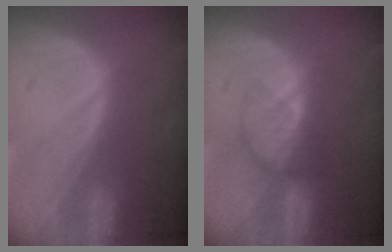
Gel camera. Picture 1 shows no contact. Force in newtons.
{"total": 4.0, "press": 3.6, "slide": 1.9}